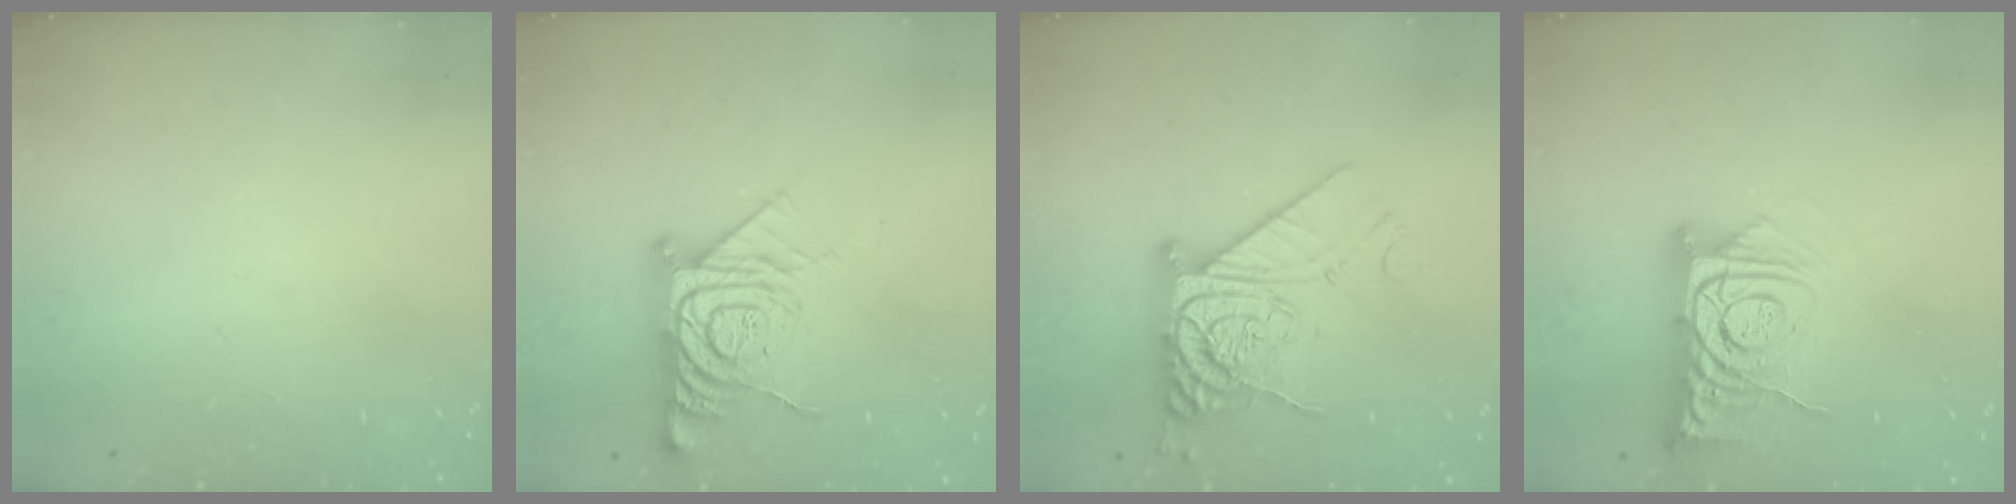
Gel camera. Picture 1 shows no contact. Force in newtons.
{"total": 13.0, "press": 13.0, "slide": 1.0}
{"total": 12.6, "press": 12.5, "slide": 1.4}
{"total": 12.0, "press": 11.9, "slide": 1.2}